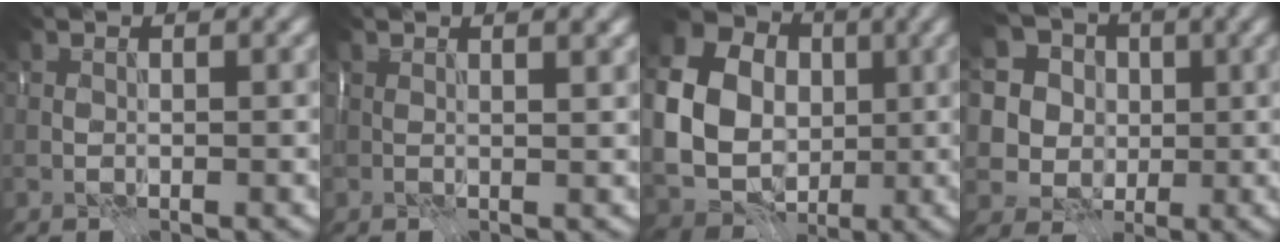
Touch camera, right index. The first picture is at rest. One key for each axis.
{"total": 2.6, "fx": 1.4, "fy": 0.7, "fz": 2.1, "tx": -0.016, "ty": 0.005, "tz": 0.010}
{"total": 13.6, "fx": 1.2, "fy": 12.0, "fz": 6.4, "tx": -0.159, "ty": 0.000, "tz": 0.010}
{"total": 8.7, "fx": 3.1, "fy": 7.3, "fz": 3.5, "tx": -0.076, "ty": 0.010, "tz": 0.042}